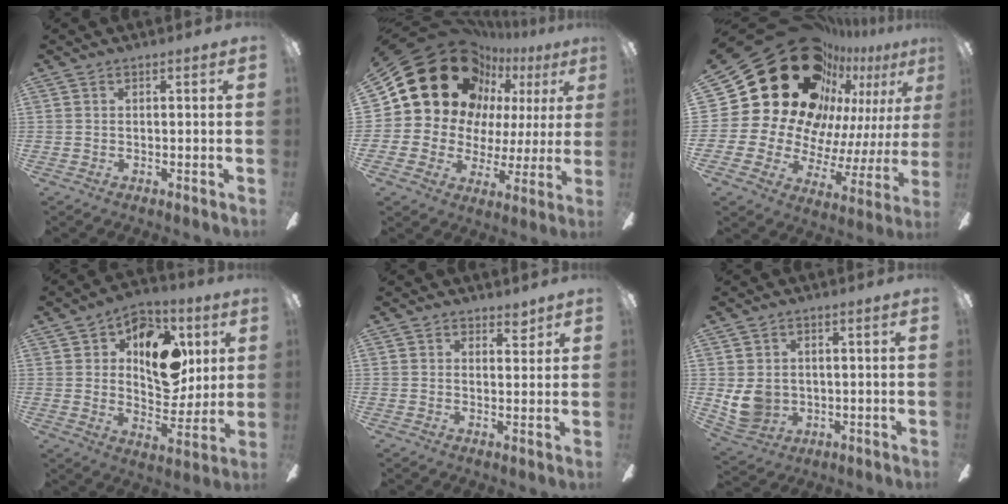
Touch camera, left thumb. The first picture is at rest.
{"total": 22.6, "force": [12.4, 15.5, 10.8], "torque": [-0.198, -0.077, 0.244]}
{"total": 32.9, "force": [18.2, 20.7, 17.9], "torque": [-0.261, -0.149, 0.381]}
{"total": 16.2, "force": [5.3, 10.8, 10.9], "torque": [-0.130, -0.015, 0.092]}
{"total": 3.0, "force": [2.4, 1.6, 0.8], "torque": [0.005, -0.011, 0.039]}
{"total": 7.4, "force": [0.1, 6.5, 3.5], "torque": [-0.082, 0.008, 0.003]}